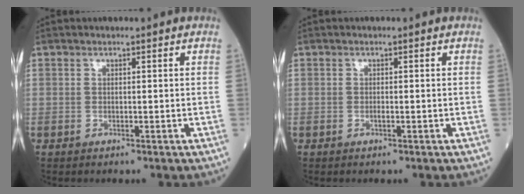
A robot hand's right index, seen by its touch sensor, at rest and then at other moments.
{"total": 0.6, "force": [-0.2, 0.1, 0.6], "torque": [-0.013, 0.000, -0.004]}